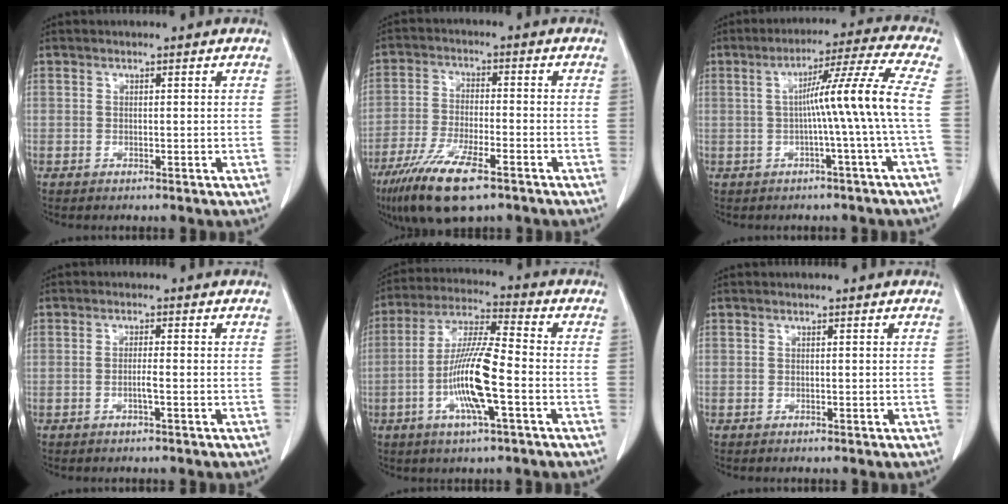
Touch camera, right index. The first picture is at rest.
{"total": 11.4, "force": [-7.3, 2.2, 8.5], "torque": [-0.166, -0.025, -0.127]}
{"total": 10.0, "force": [-0.6, -2.9, 9.6], "torque": [-0.145, 0.015, -0.001]}
{"total": 1.5, "force": [-0.5, -0.1, 1.4], "torque": [-0.024, 0.001, -0.008]}
{"total": 12.1, "force": [-3.2, 0.9, 11.6], "torque": [-0.227, -0.002, -0.063]}
{"total": 0.0}